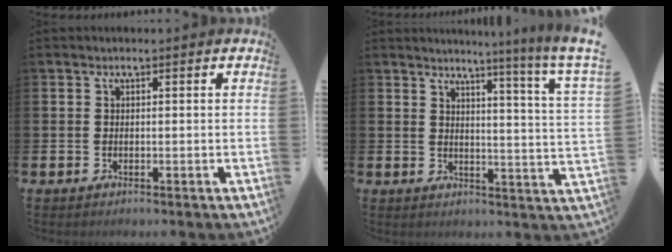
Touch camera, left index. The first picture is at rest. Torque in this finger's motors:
{"motor_torque": [-0.53, -0.57, -0.09, 0.11]}